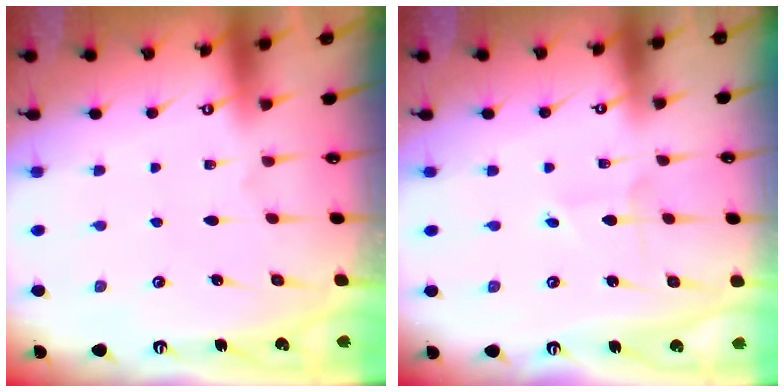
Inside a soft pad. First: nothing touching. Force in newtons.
{"total": 1.9, "press": 1.9, "slide": 0.1}